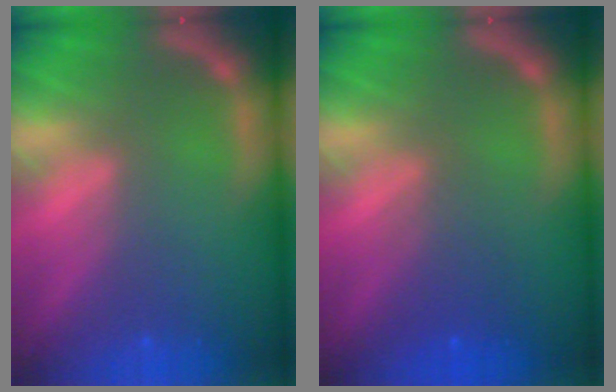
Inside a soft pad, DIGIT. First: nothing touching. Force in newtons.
{"total": 2.5}